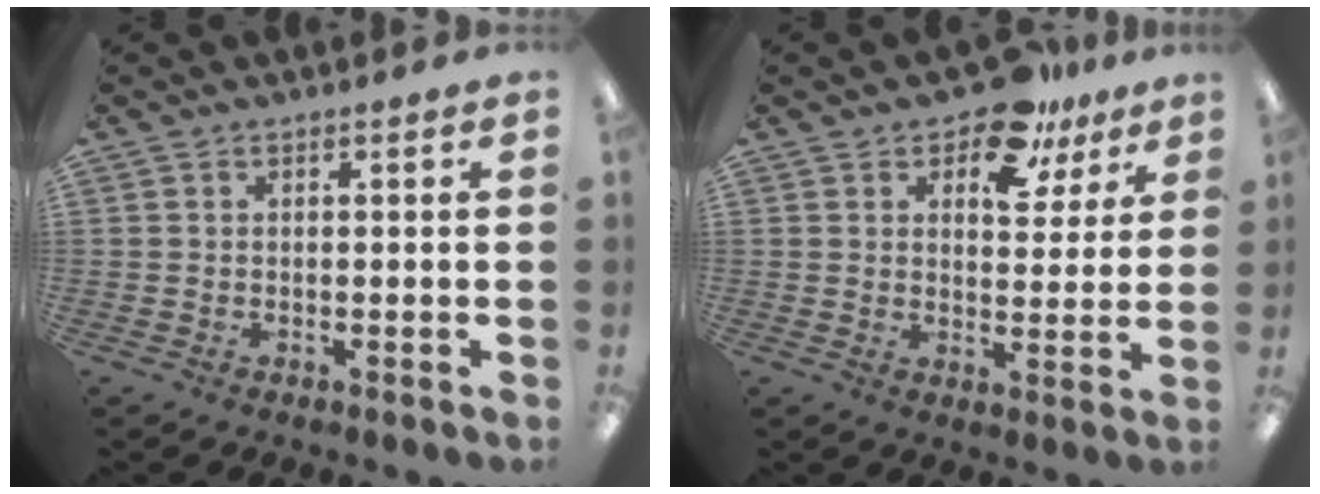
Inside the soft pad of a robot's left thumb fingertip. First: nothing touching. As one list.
[{"total": 12.1, "force": [8.1, 6.1, 6.5], "torque": [-0.086, -0.039, 0.142]}]